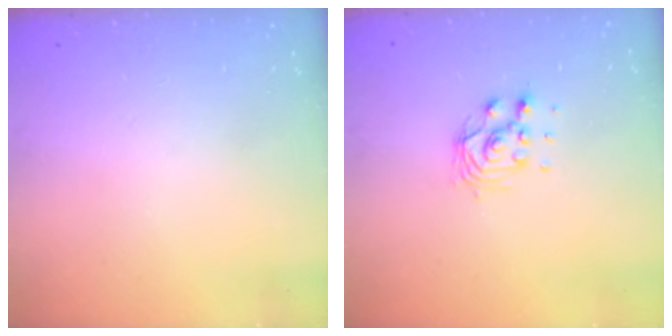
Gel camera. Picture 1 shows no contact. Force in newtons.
{"total": 7.4, "press": 7.4, "slide": 0.8}